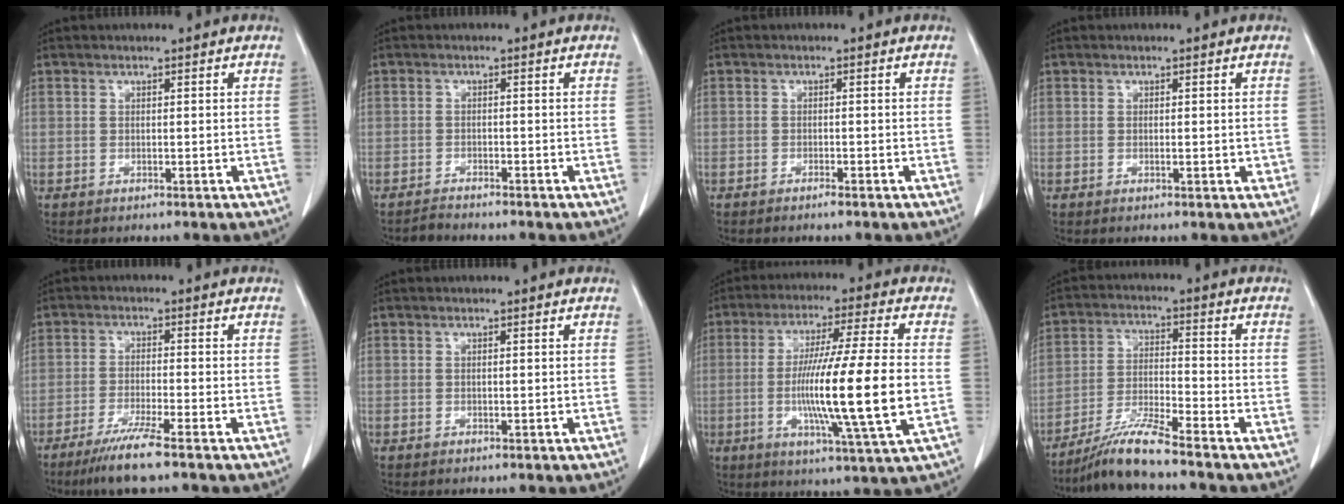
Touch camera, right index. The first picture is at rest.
{"total": 1.6, "force": [-1.5, -0.3, -0.2], "torque": [0.001, -0.008, -0.028]}
{"total": 0.8, "force": [-0.7, 0.0, 0.4], "torque": [-0.010, -0.001, -0.011]}
{"total": 1.4, "force": [-0.1, 0.5, 1.2], "torque": [-0.019, -0.002, 0.001]}
{"total": 6.4, "force": [-4.6, -0.7, 4.3], "torque": [-0.082, -0.019, -0.088]}
{"total": 0.0}
{"total": 16.7, "force": [-2.1, -0.5, 16.6], "torque": [-0.295, -0.015, -0.043]}
{"total": 7.9, "force": [-6.7, -1.0, 4.0], "torque": [-0.082, -0.022, -0.129]}